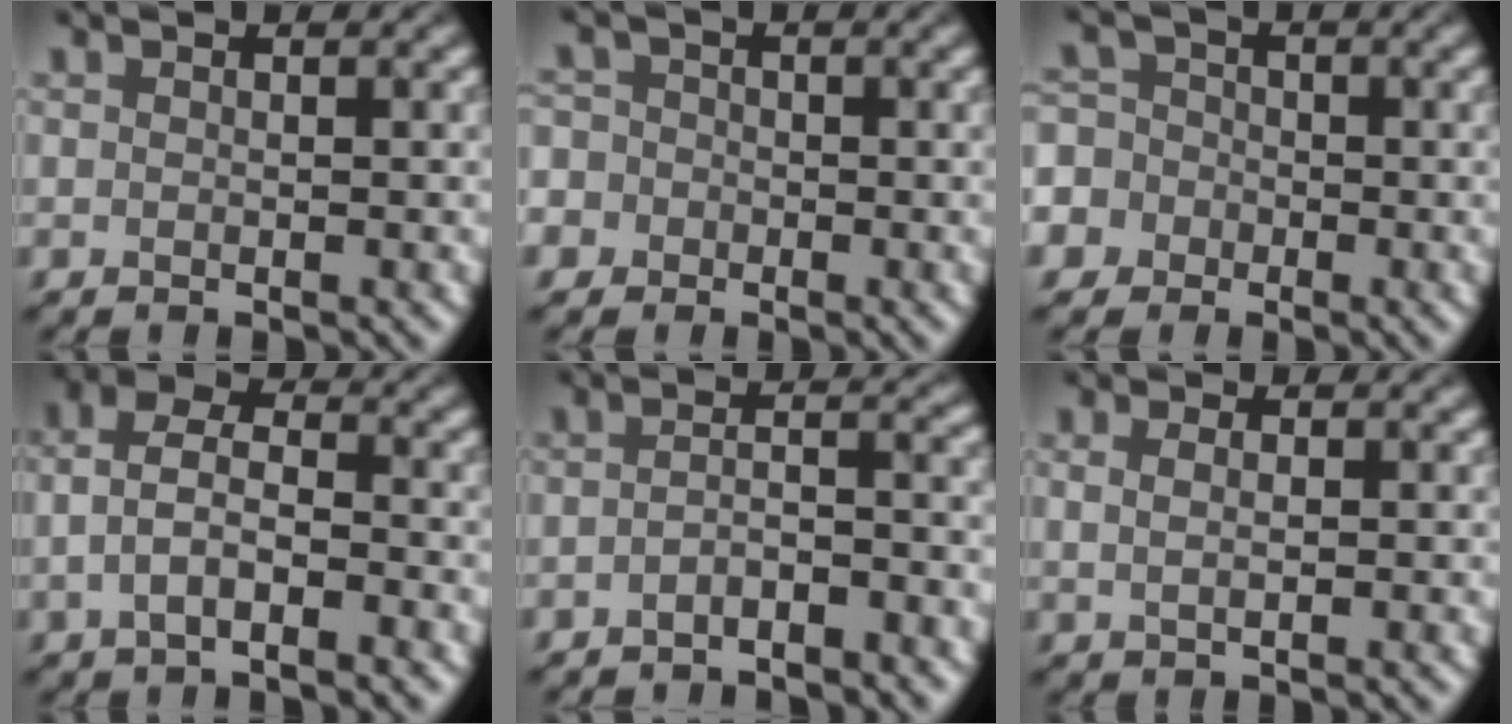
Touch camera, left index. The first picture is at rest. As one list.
[{"total": 5.2, "force": [-1.6, 4.8, 1.3], "torque": [-0.027, 0.016, -0.064]}, {"total": 7.3, "force": [-2.9, 6.3, 2.0], "torque": [-0.053, 0.005, -0.083]}, {"total": 4.1, "force": [-1.4, 2.0, 3.4], "torque": [-0.067, 0.009, -0.033]}, {"total": 3.1, "force": [-1.9, 0.8, 2.2], "torque": [-0.038, 0.006, -0.040]}, {"total": 2.4, "force": [0.9, 1.3, 1.8], "torque": [-0.024, 0.007, -0.002]}]